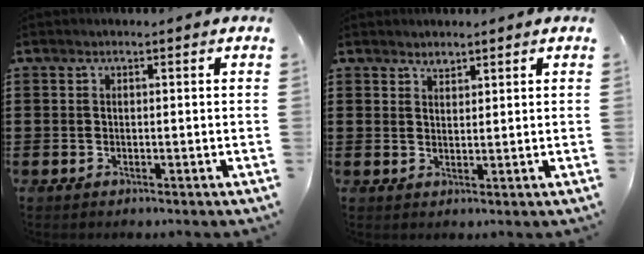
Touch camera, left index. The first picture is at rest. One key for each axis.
{"total": 1.4, "fx": 1.4, "fy": 0.4, "fz": 0.0, "tx": -0.001, "ty": 0.001, "tz": 0.027}